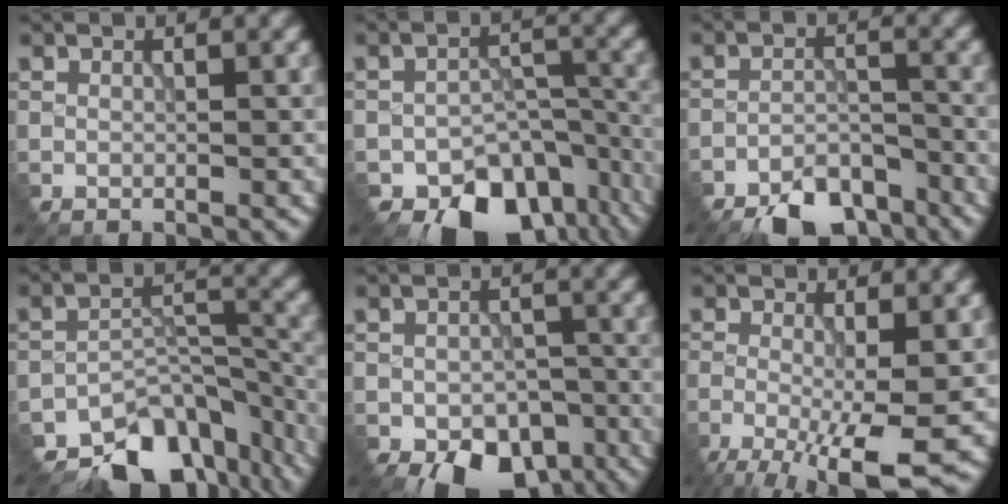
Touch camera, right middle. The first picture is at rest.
{"total": 10.5, "force": [-7.2, 6.2, 4.5], "torque": [-0.051, -0.017, -0.095]}
{"total": 7.4, "force": [-6.5, 2.4, 2.7], "torque": [-0.024, -0.012, -0.103]}
{"total": 10.3, "force": [-8.6, 4.4, 3.7], "torque": [-0.040, -0.011, -0.131]}
{"total": 8.7, "force": [-5.5, 5.1, 4.3], "torque": [-0.065, -0.041, -0.067]}
{"total": 7.7, "force": [-3.8, 1.7, 6.5], "torque": [-0.123, -0.018, -0.063]}